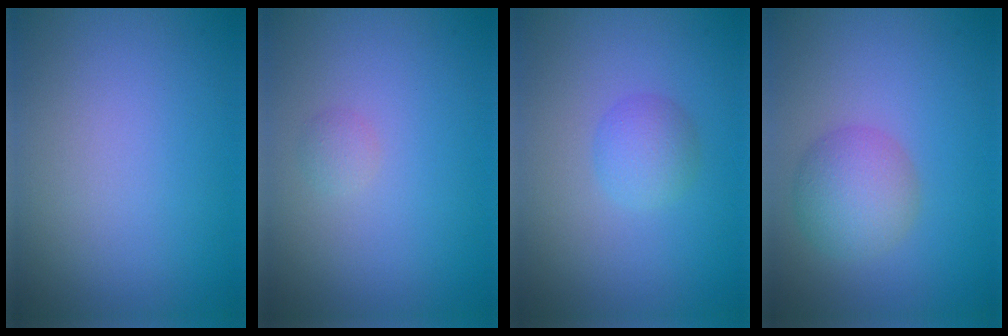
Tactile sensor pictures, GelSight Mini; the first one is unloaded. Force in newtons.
{"total": 0.8, "press": 0.8, "slide": 0.0}
{"total": 2.0, "press": 2.0, "slide": 0.0}
{"total": 3.9, "press": 3.9, "slide": 0.1}